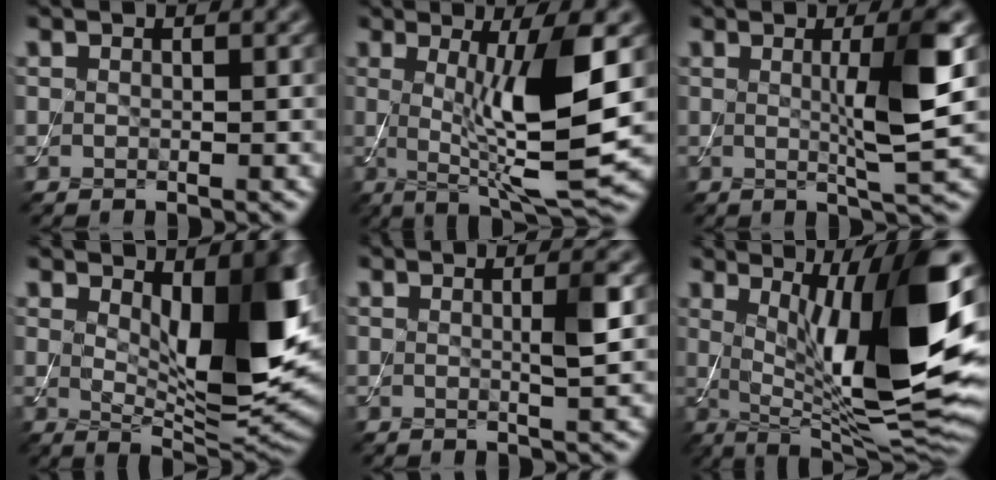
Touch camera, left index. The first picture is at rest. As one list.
[{"total": 9.3, "force": [0.6, 1.8, 9.0], "torque": [-0.136, -0.019, 0.021]}, {"total": 5.9, "force": [0.7, 0.8, 5.8], "torque": [-0.088, 0.001, 0.011]}, {"total": 10.3, "force": [2.1, 3.7, 9.3], "torque": [-0.133, -0.010, 0.041]}, {"total": 2.1, "force": [0.2, 0.3, 2.0], "torque": [-0.030, 0.002, -0.002]}, {"total": 14.3, "force": [2.5, 3.5, 13.7], "torque": [-0.190, -0.012, 0.043]}]